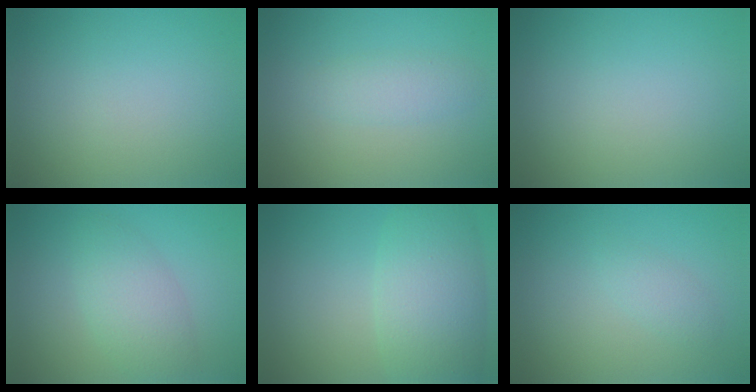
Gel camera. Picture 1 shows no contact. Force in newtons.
{"total": 1.8, "press": 1.8, "slide": 0.1}
{"total": 0.0}
{"total": 3.8, "press": 3.8, "slide": 0.1}
{"total": 6.7, "press": 6.7, "slide": 0.4}
{"total": 1.3, "press": 1.3, "slide": 0.1}